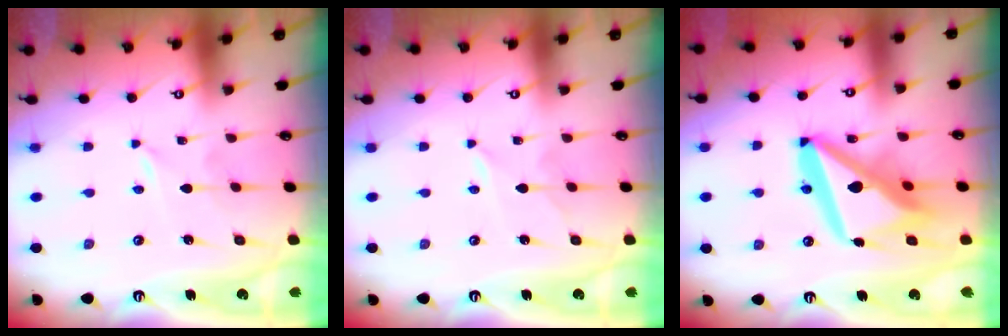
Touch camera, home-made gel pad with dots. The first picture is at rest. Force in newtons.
{"total": 3.0, "press": 2.9, "slide": 0.4}
{"total": 17.4, "press": 17.2, "slide": 2.1}